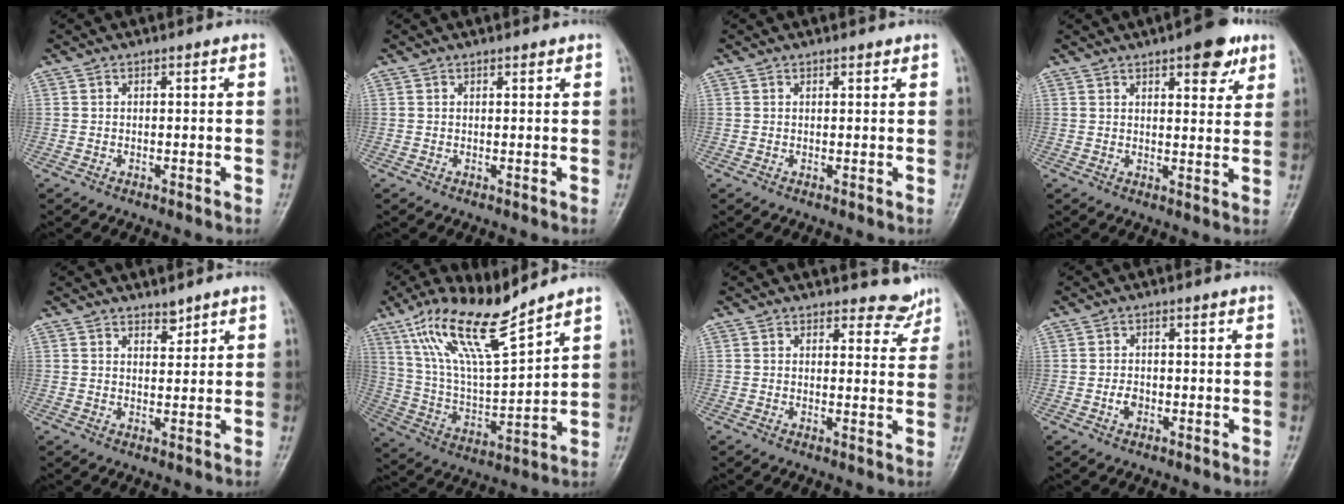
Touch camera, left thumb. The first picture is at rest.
{"total": 0.8, "force": [0.7, 0.2, 0.2], "torque": [-0.006, -0.005, 0.010]}
{"total": 1.0, "force": [0.9, 0.4, 0.3], "torque": [-0.004, -0.006, 0.012]}
{"total": 8.5, "force": [5.1, 3.1, 6.1], "torque": [-0.056, -0.021, 0.064]}
{"total": 2.2, "force": [1.9, 0.8, 0.6], "torque": [0.004, -0.016, 0.031]}
{"total": 16.3, "force": [11.8, 3.1, 10.8], "torque": [-0.190, -0.056, 0.235]}
{"total": 4.4, "force": [4.0, 1.8, 0.0], "torque": [0.027, -0.034, 0.039]}
{"total": 1.9, "force": [-0.5, 1.4, 1.2], "torque": [-0.017, 0.003, -0.010]}